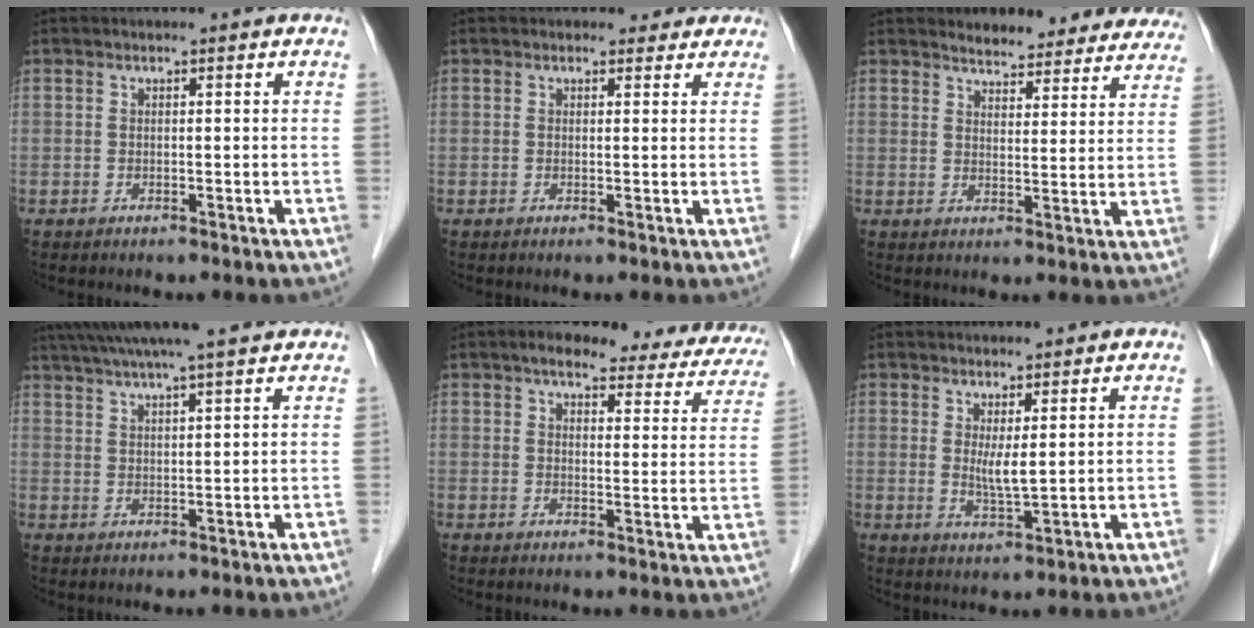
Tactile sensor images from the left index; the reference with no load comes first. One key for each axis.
{"total": 2.1, "fx": 1.6, "fy": 1.3, "fz": 0.0, "tx": 0.006, "ty": 0.002, "tz": 0.010}
{"total": 14.6, "fx": 13.6, "fy": 4.1, "fz": 3.4, "tx": -0.008, "ty": -0.010, "tz": 0.145}
{"total": 12.9, "fx": 11.0, "fy": 0.0, "fz": 6.7, "tx": -0.117, "ty": 0.040, "tz": 0.156}
{"total": 18.6, "fx": 15.6, "fy": 5.6, "fz": 8.4, "tx": -0.088, "ty": 0.020, "tz": 0.167}
{"total": 3.1, "fx": 0.9, "fy": 0.3, "fz": 3.0, "tx": -0.061, "ty": -0.013, "tz": 0.022}